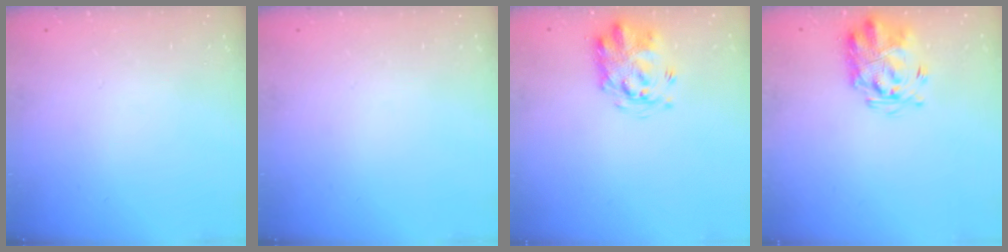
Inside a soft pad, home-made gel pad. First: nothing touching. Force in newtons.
{"total": 0.0}
{"total": 3.2, "press": 3.1, "slide": 0.8}
{"total": 3.1, "press": 2.9, "slide": 1.1}